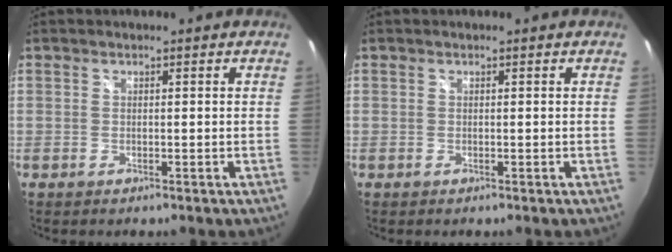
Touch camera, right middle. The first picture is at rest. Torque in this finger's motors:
{"motor_torque": [0.00, 0.00, -0.02, 0.00]}